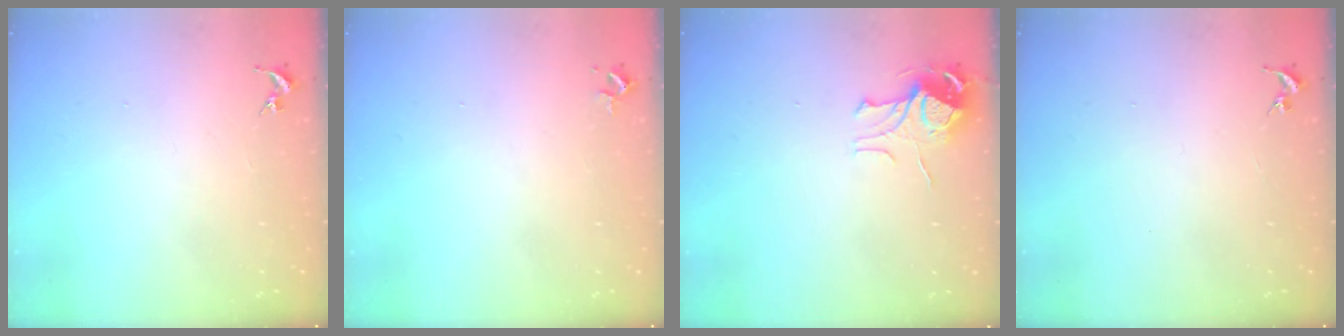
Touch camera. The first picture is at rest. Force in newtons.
{"total": 2.2, "press": 2.2, "slide": 0.3}
{"total": 8.6, "press": 8.6, "slide": 0.8}
{"total": 0.0}